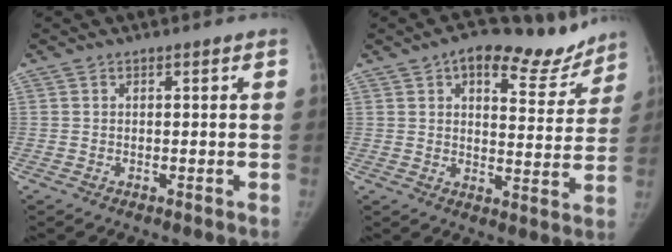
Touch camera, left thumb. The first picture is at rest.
{"total": 13.4, "force": [9.8, 6.1, 6.9], "torque": [-0.046, -0.042, 0.133]}